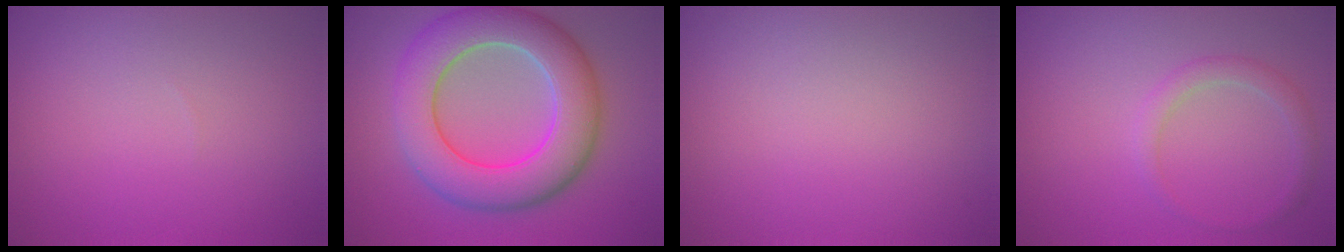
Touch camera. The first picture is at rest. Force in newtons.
{"total": 9.0, "press": 9.0, "slide": 0.5}
{"total": 0.0}
{"total": 1.7, "press": 1.7, "slide": 0.2}